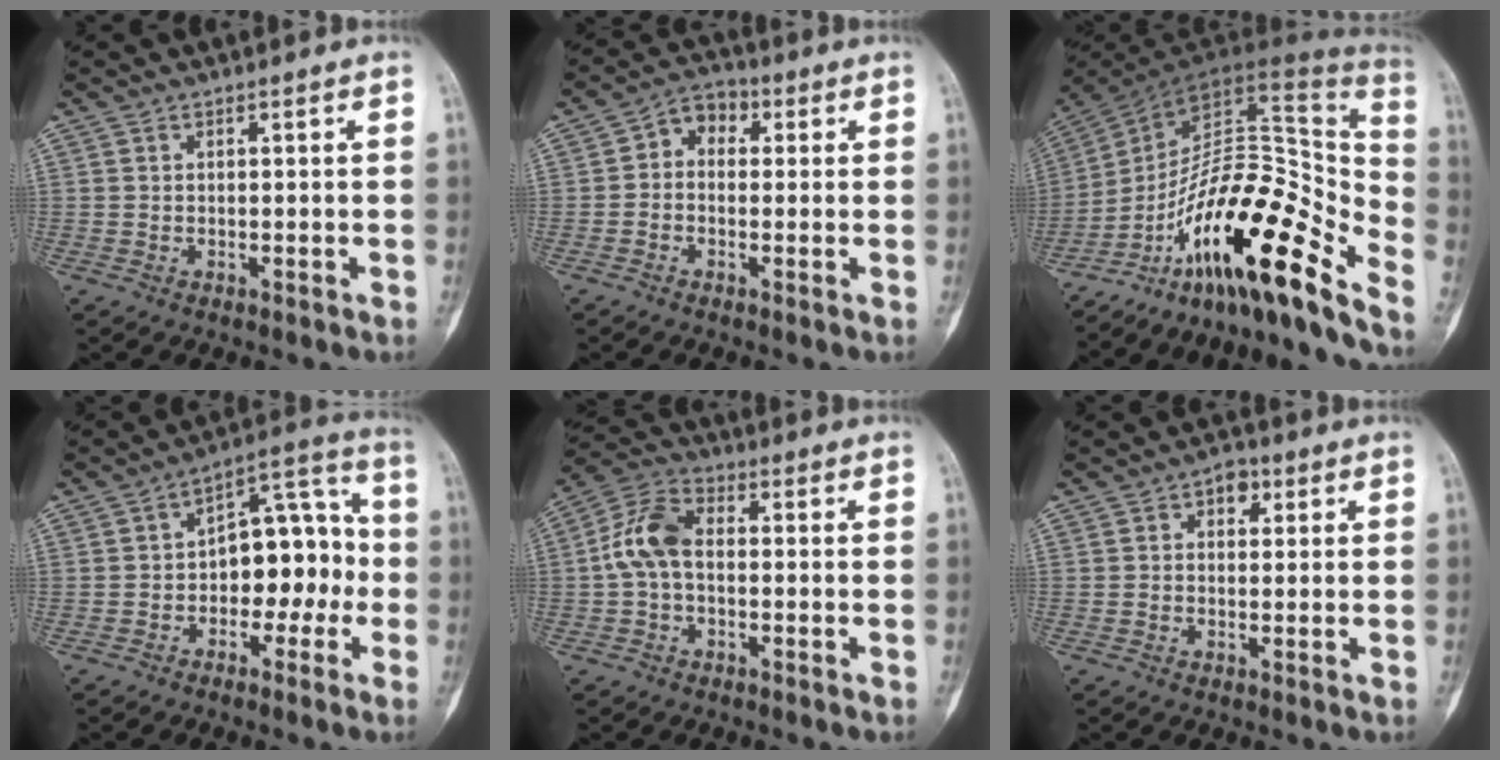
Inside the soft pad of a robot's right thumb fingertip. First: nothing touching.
{"total": 5.5, "force": [0.6, 4.2, 3.5], "torque": [-0.031, 0.020, -0.005]}
{"total": 25.8, "force": [-17.4, 6.5, 17.9], "torque": [-0.242, 0.117, -0.284]}
{"total": 13.0, "force": [-2.0, 8.1, 10.0], "torque": [-0.097, 0.052, -0.038]}
{"total": 8.8, "force": [-0.4, 5.4, 6.9], "torque": [-0.136, 0.028, -0.020]}
{"total": 3.4, "force": [1.3, 2.4, 2.1], "torque": [-0.010, 0.002, 0.013]}